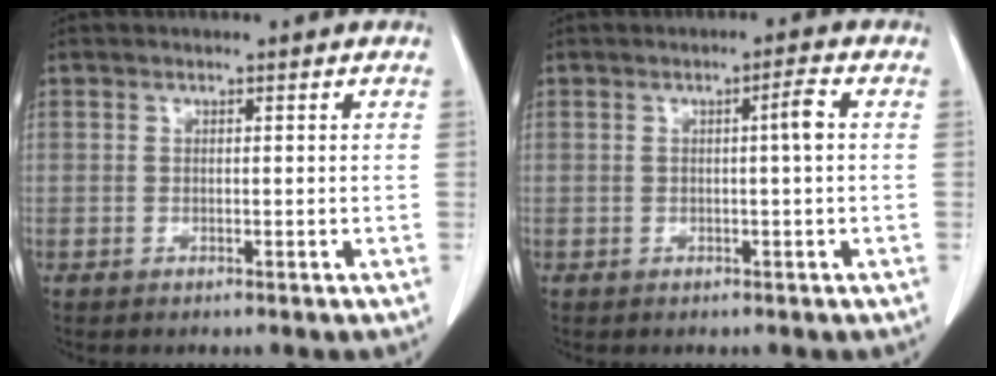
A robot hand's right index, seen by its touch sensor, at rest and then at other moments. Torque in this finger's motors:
{"motor_torque": [-0.08, 0.13, 0.01, 0.03]}